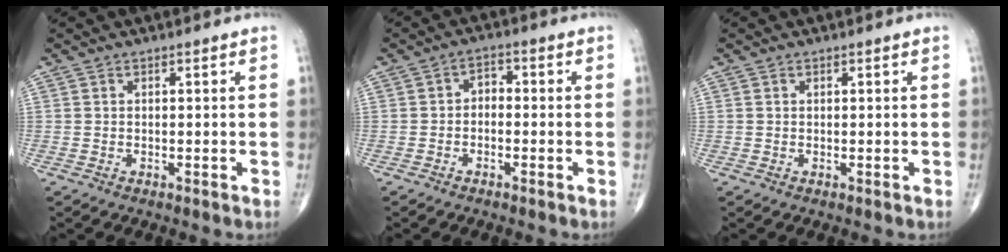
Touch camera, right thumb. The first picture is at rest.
{"total": 2.7, "force": [-0.8, 1.9, 1.8], "torque": [-0.017, 0.020, -0.026]}
{"total": 0.0}